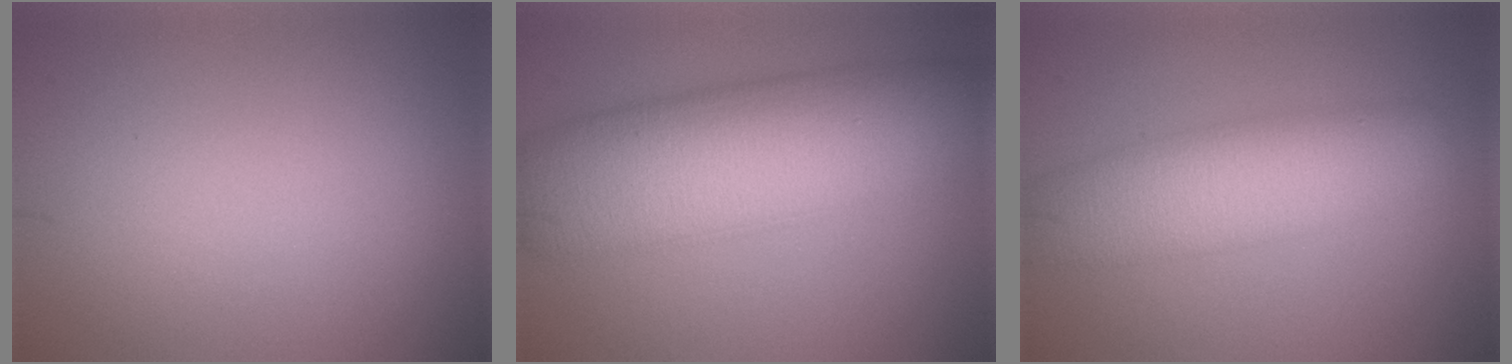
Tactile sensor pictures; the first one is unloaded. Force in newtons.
{"total": 11.3, "press": 11.3, "slide": 0.2}
{"total": 6.7, "press": 6.7, "slide": 0.1}